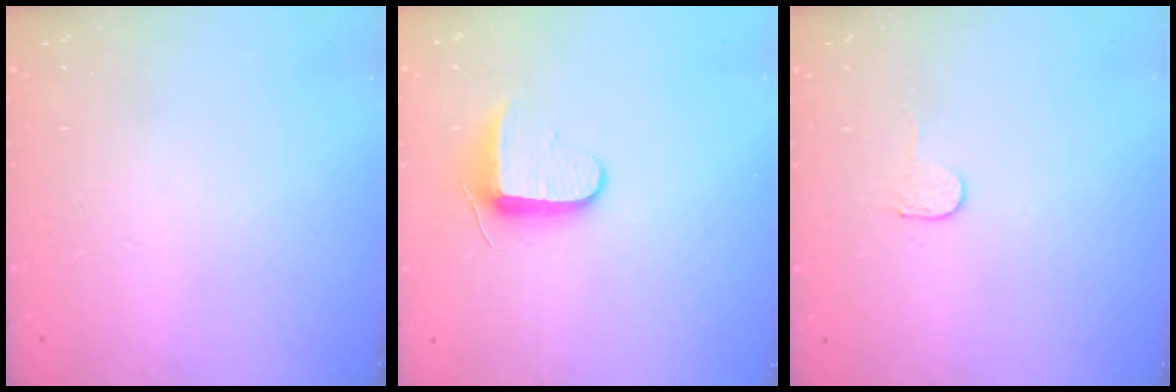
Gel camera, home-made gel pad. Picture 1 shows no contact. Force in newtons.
{"total": 8.7, "press": 8.6, "slide": 1.4}
{"total": 2.3, "press": 2.3, "slide": 0.2}